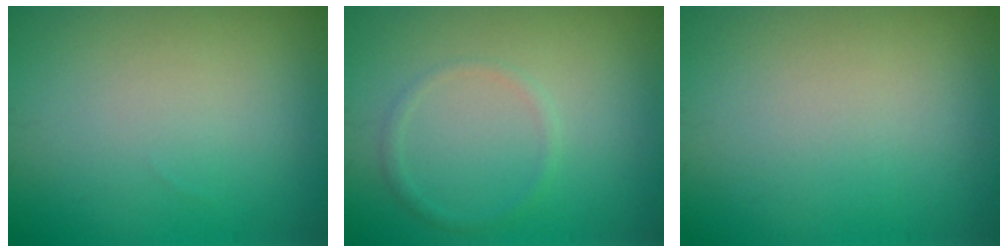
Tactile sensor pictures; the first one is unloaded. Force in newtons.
{"total": 1.0, "press": 1.0, "slide": 0.1}
{"total": 0.0}